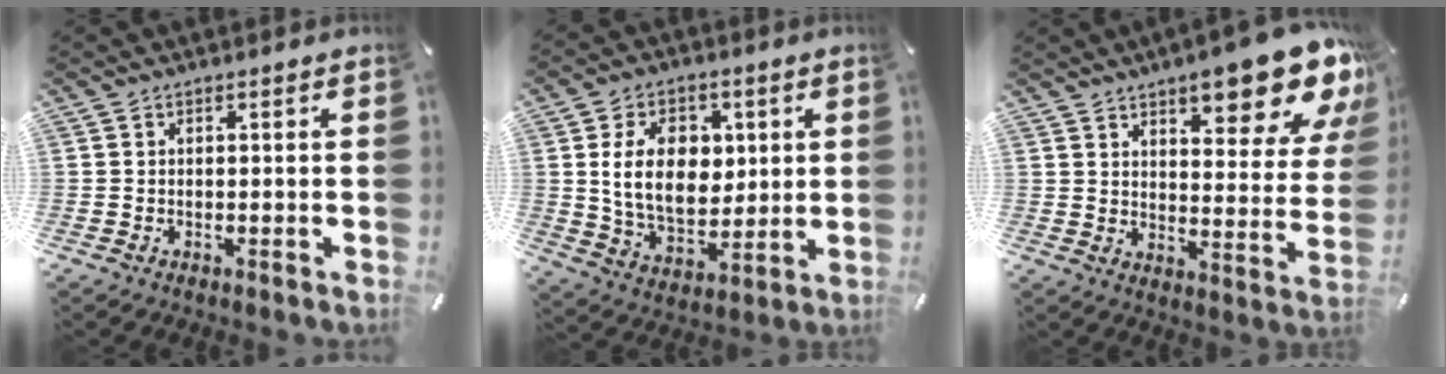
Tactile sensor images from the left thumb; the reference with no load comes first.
{"total": 14.4, "force": [2.6, 10.1, 9.9], "torque": [-0.193, 0.007, 0.045]}
{"total": 16.2, "force": [11.5, 5.4, 10.1], "torque": [-0.128, -0.082, 0.188]}